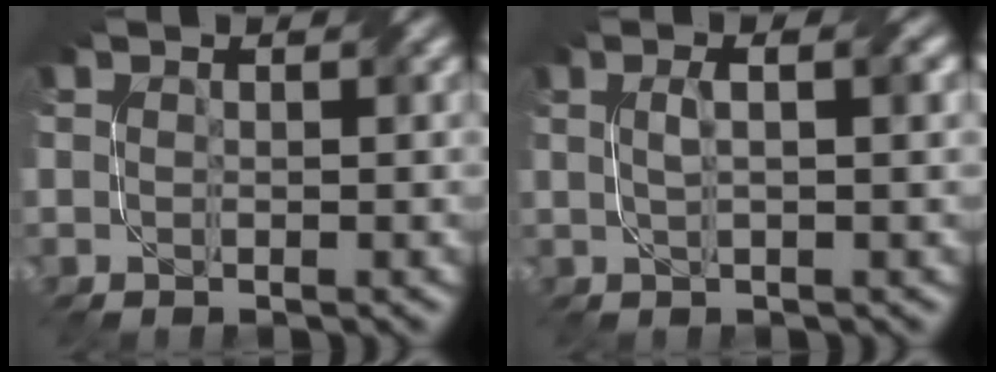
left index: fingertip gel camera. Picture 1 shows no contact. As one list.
[{"total": 2.9, "force": [0.7, 0.9, 2.7], "torque": [-0.040, 0.013, 0.010]}]